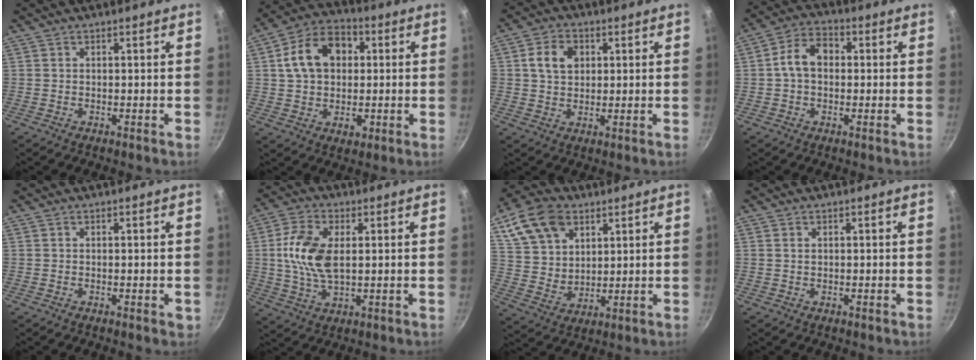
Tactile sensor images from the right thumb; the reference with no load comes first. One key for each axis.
{"total": 14.1, "fx": 2.4, "fy": 10.7, "fz": 9.0, "tx": -0.127, "ty": 0.020, "tz": 0.032}
{"total": 6.5, "fx": 1.7, "fy": 5.1, "fz": 3.7, "tx": -0.047, "ty": 0.006, "tz": 0.024}
{"total": 7.7, "fx": 0.4, "fy": 5.5, "fz": 5.3, "tx": -0.073, "ty": 0.024, "tz": -0.005}
{"total": 0.9, "fx": -0.2, "fy": 0.3, "fz": 0.9, "tx": -0.011, "ty": -0.001, "tz": -0.003}
{"total": 10.7, "fx": 1.4, "fy": 6.0, "fz": 8.8, "tx": -0.169, "ty": 0.006, "tz": 0.025}
{"total": 14.0, "fx": 6.7, "fy": 9.6, "fz": 7.7, "tx": -0.128, "ty": -0.011, "tz": 0.135}
{"total": 0.6, "fx": 0.2, "fy": 0.4, "fz": 0.3, "tx": -0.005, "ty": 0.002, "tz": 0.005}